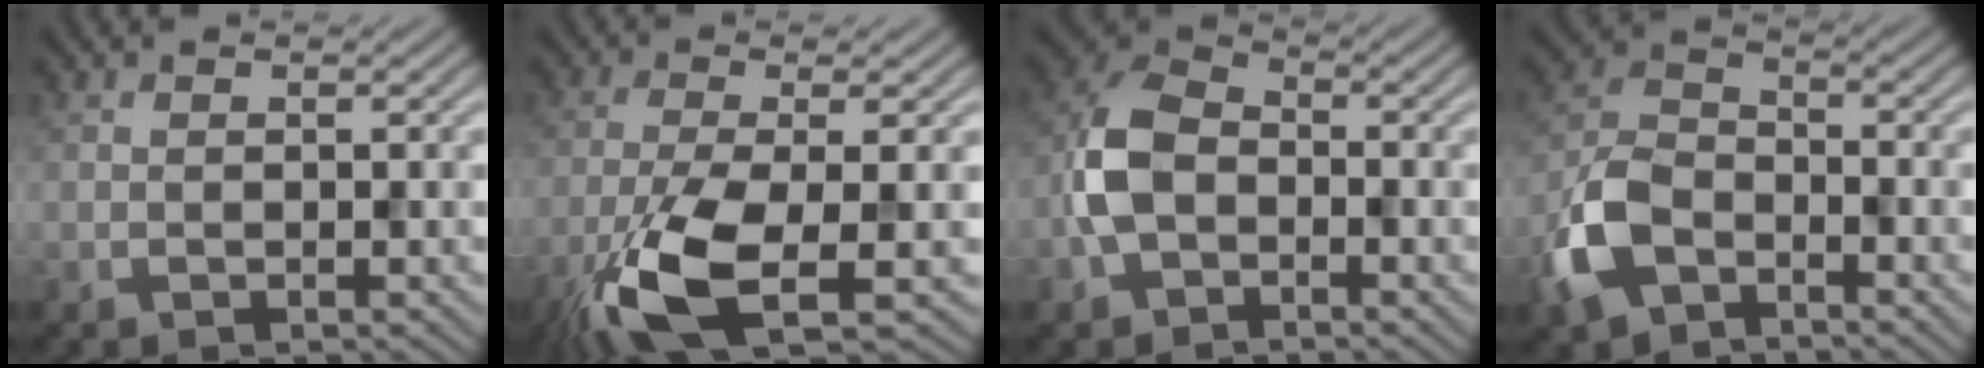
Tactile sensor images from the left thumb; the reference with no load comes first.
{"total": 10.7, "force": [-4.7, 3.0, 9.2], "torque": [-0.192, -0.020, -0.092]}
{"total": 6.9, "force": [-2.2, 4.6, 4.7], "torque": [-0.106, 0.009, -0.054]}
{"total": 8.2, "force": [-4.5, 4.7, 4.9], "torque": [-0.120, 0.001, -0.103]}